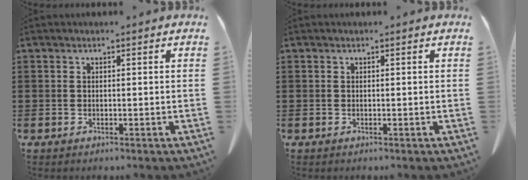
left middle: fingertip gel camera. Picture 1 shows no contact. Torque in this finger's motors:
{"motor_torque": [-0.05, 0.03, 0.00, 0.00]}